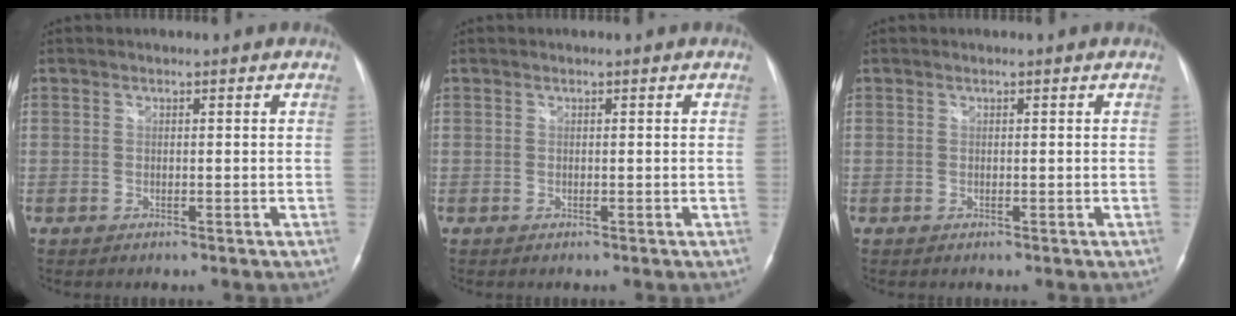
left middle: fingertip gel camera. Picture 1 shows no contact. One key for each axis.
{"total": 0.0}
{"total": 0.0}